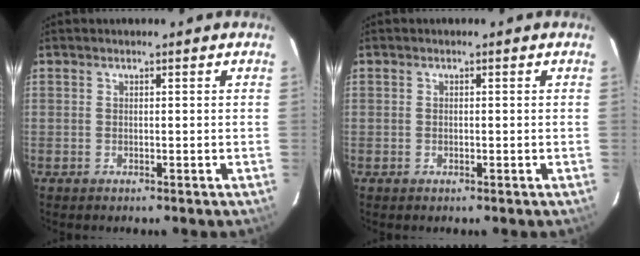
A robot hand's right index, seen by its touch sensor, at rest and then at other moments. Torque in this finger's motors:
{"motor_torque": [-0.21, 0.18, -0.14, -0.04]}